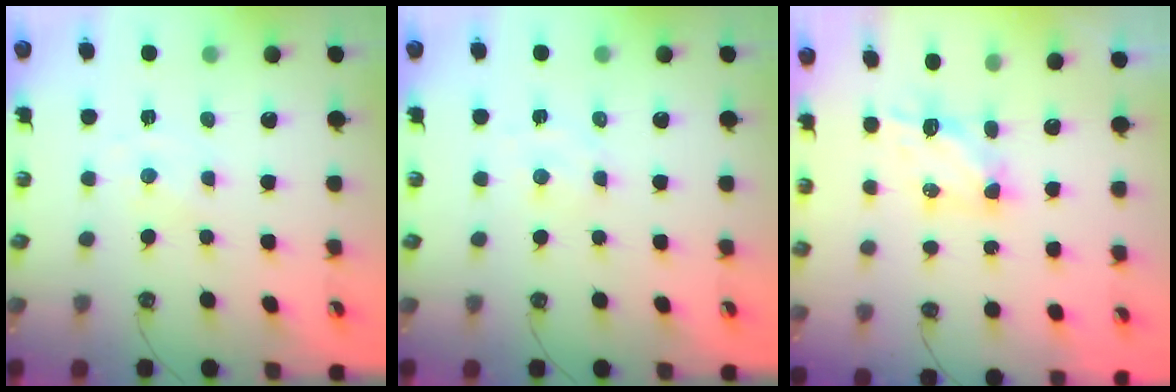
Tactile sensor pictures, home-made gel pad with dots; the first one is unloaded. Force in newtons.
{"total": 2.3, "press": 2.3, "slide": 0.3}
{"total": 5.8, "press": 5.8, "slide": 0.4}